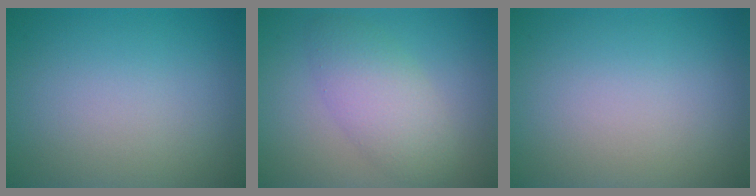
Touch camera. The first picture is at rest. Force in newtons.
{"total": 4.1, "press": 4.1, "slide": 0.1}
{"total": 0.0}